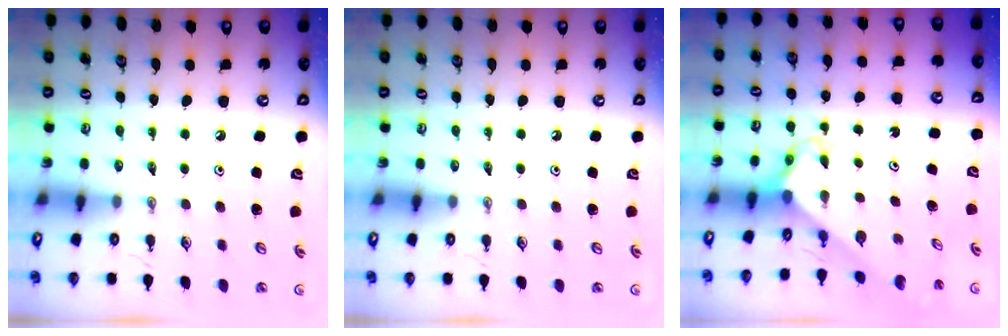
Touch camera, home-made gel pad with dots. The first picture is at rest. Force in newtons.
{"total": 0.0}
{"total": 2.9, "press": 2.9, "slide": 0.2}